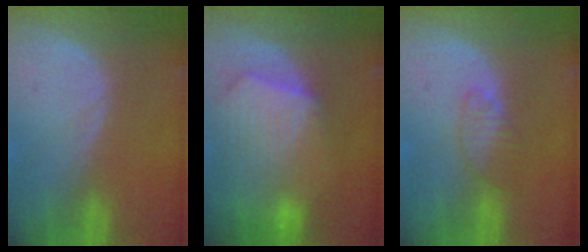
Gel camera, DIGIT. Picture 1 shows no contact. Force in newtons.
{"total": 10.7, "press": 9.3, "slide": 5.2}
{"total": 3.4, "press": 3.2, "slide": 1.1}